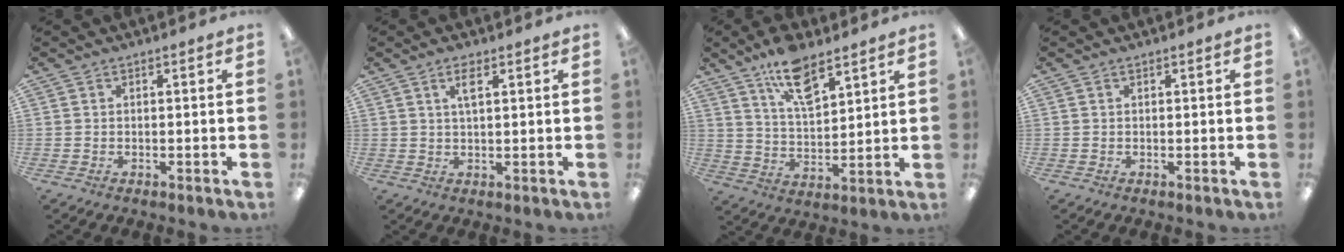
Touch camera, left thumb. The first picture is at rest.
{"total": 3.9, "force": [2.1, 1.3, 3.0], "torque": [-0.058, 0.003, 0.033]}
{"total": 11.8, "force": [8.1, 4.9, 7.0], "torque": [-0.115, -0.036, 0.144]}
{"total": 0.0}